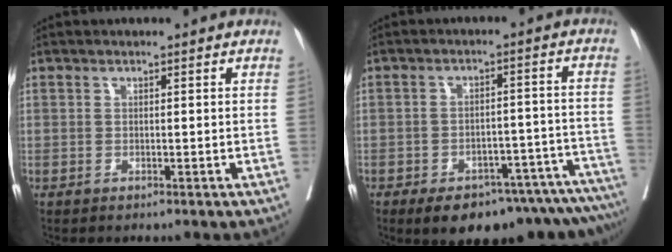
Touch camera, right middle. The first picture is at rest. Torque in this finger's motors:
{"motor_torque": [1.21, -0.93, 0.17, 0.08]}